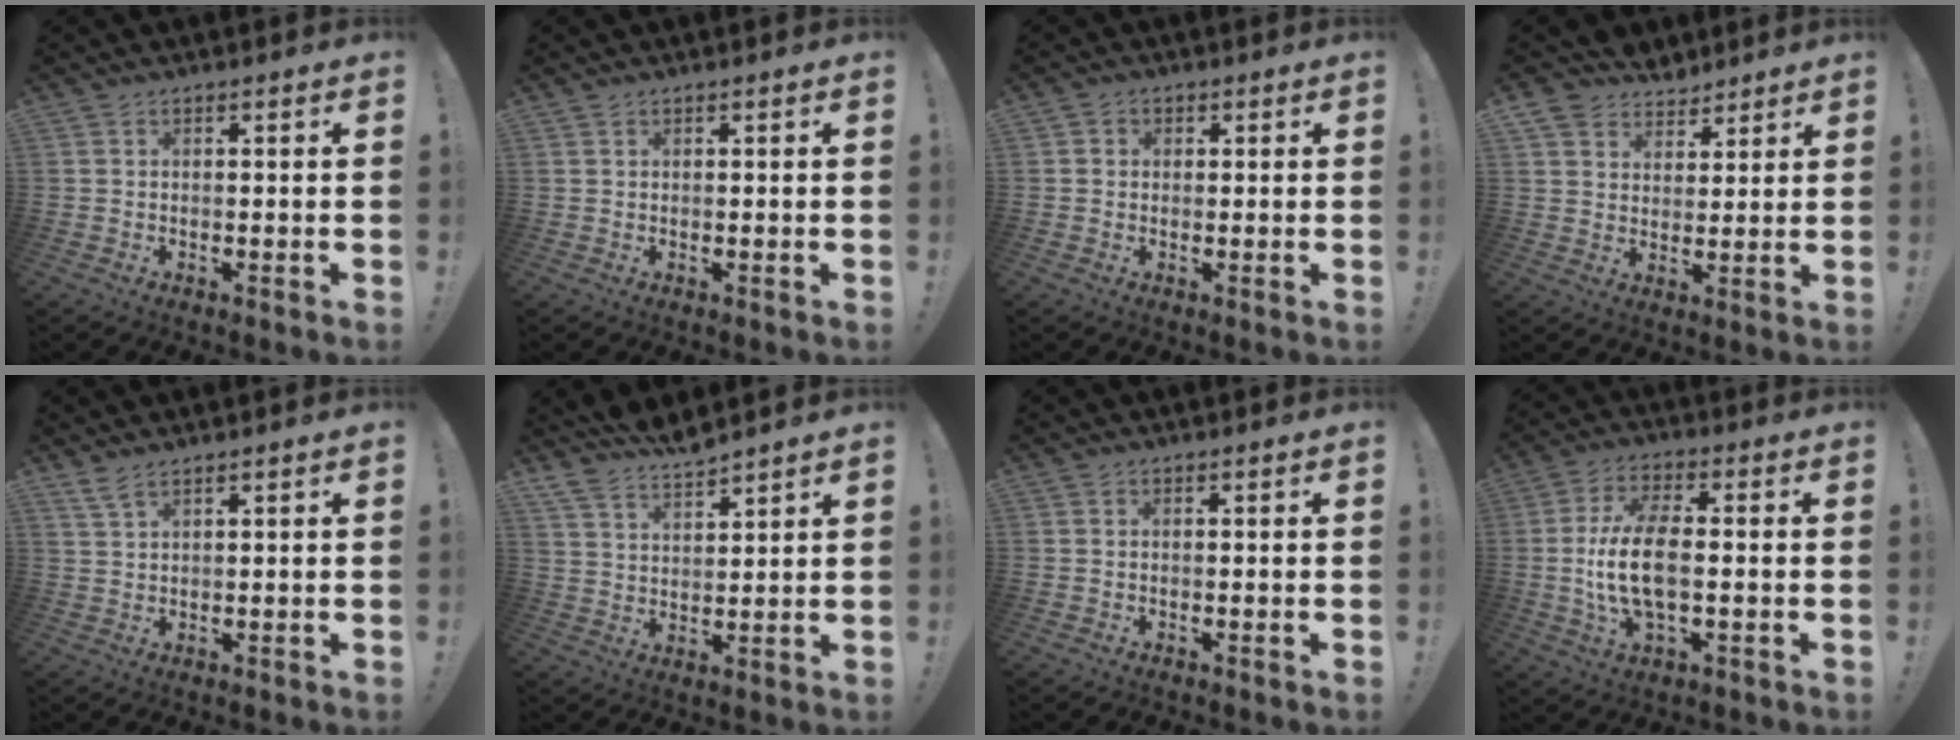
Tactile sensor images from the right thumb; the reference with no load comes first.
{"total": 0.6, "force": [0.5, 0.3, 0.1], "torque": [0.003, -0.001, 0.008]}
{"total": 1.7, "force": [-0.1, 1.6, 0.6], "torque": [-0.006, 0.005, -0.002]}
{"total": 6.4, "force": [4.9, 4.1, 0.0], "torque": [-0.013, -0.040, 0.097]}
{"total": 3.4, "force": [2.6, 0.8, 2.0], "torque": [-0.043, -0.010, 0.048]}
{"total": 7.2, "force": [6.7, 1.8, 2.2], "torque": [-0.064, -0.039, 0.129]}
{"total": 0.0}
{"total": 13.1, "force": [-1.0, 5.9, 11.7], "torque": [-0.237, 0.000, -0.019]}